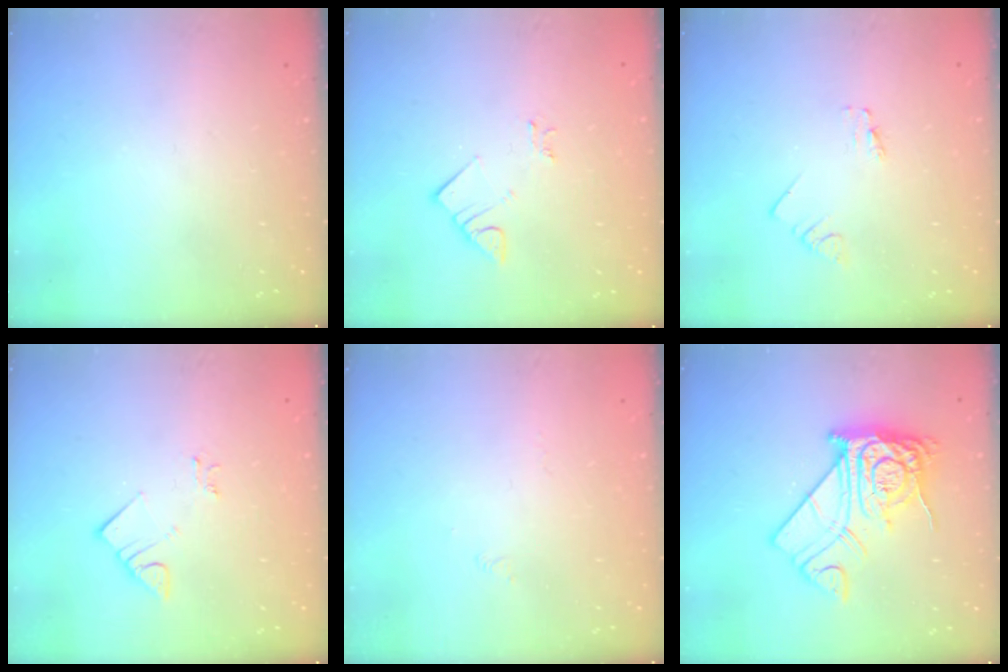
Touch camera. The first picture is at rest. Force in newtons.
{"total": 3.3, "press": 3.3, "slide": 0.1}
{"total": 0.0}
{"total": 3.3, "press": 3.3, "slide": 0.1}
{"total": 1.7, "press": 1.6, "slide": 0.4}
{"total": 15.7, "press": 15.6, "slide": 1.6}